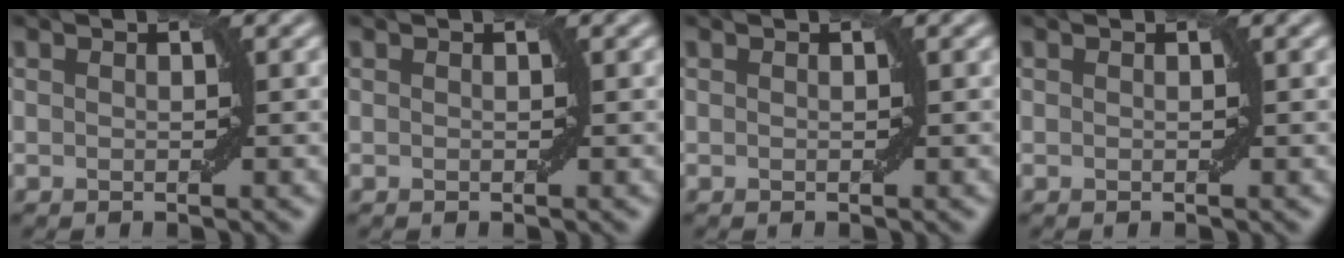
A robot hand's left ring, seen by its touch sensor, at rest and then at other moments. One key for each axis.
{"total": 0.0}
{"total": 0.0}
{"total": 0.0}